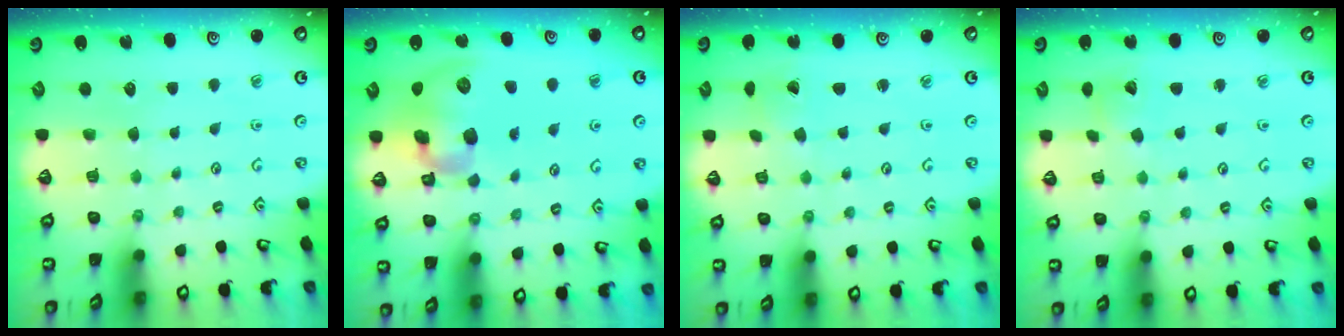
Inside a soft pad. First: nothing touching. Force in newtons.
{"total": 15.0, "press": 14.8, "slide": 2.4}
{"total": 0.8, "press": 0.8, "slide": 0.0}
{"total": 3.0, "press": 3.0, "slide": 0.2}